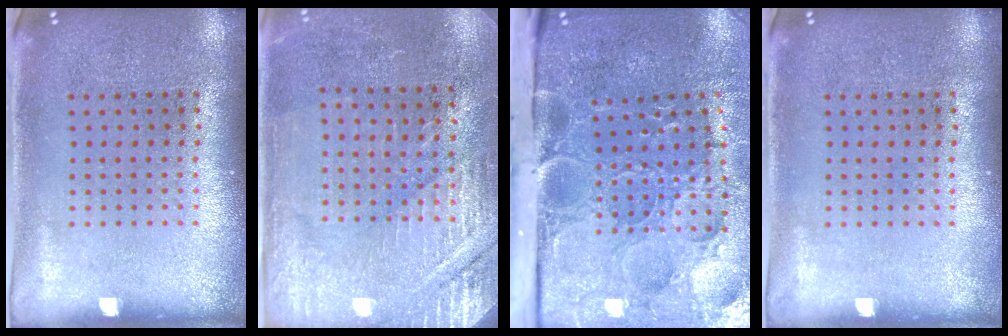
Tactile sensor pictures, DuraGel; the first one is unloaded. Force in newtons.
{"total": 2.9, "press": 2.8, "slide": 0.5}
{"total": 5.5, "press": 4.2, "slide": 3.5}
{"total": 0.0}